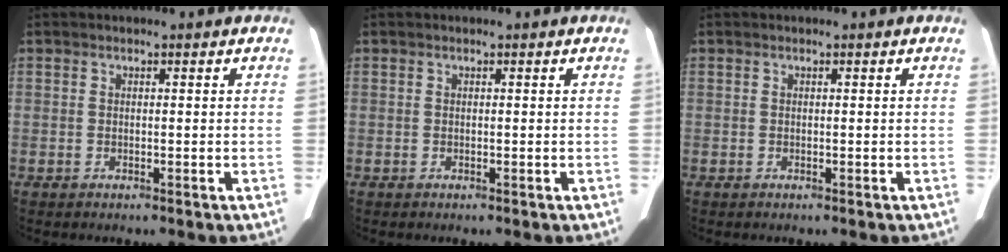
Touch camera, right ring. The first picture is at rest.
{"total": 0.0}
{"total": 0.0}